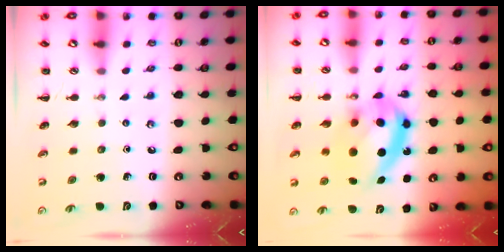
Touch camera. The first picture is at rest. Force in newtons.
{"total": 16.6, "press": 16.2, "slide": 3.9}